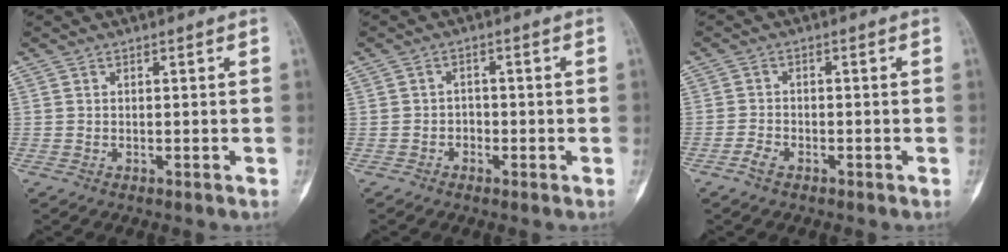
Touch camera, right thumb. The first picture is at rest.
{"total": 1.8, "force": [-1.0, 1.5, 0.3], "torque": [0.004, 0.008, -0.023]}
{"total": 2.3, "force": [-1.5, 1.2, 1.1], "torque": [-0.026, 0.007, -0.030]}